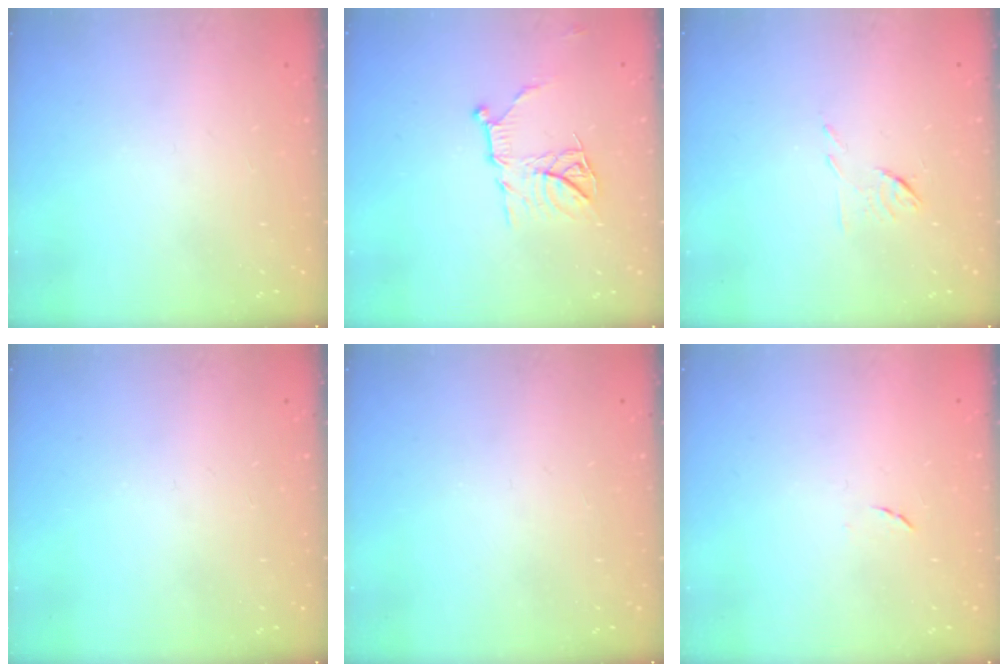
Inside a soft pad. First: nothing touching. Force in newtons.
{"total": 10.8, "press": 10.8, "slide": 0.4}
{"total": 6.0, "press": 6.0, "slide": 0.7}
{"total": 0.0}
{"total": 0.0}
{"total": 4.5, "press": 4.5, "slide": 0.5}